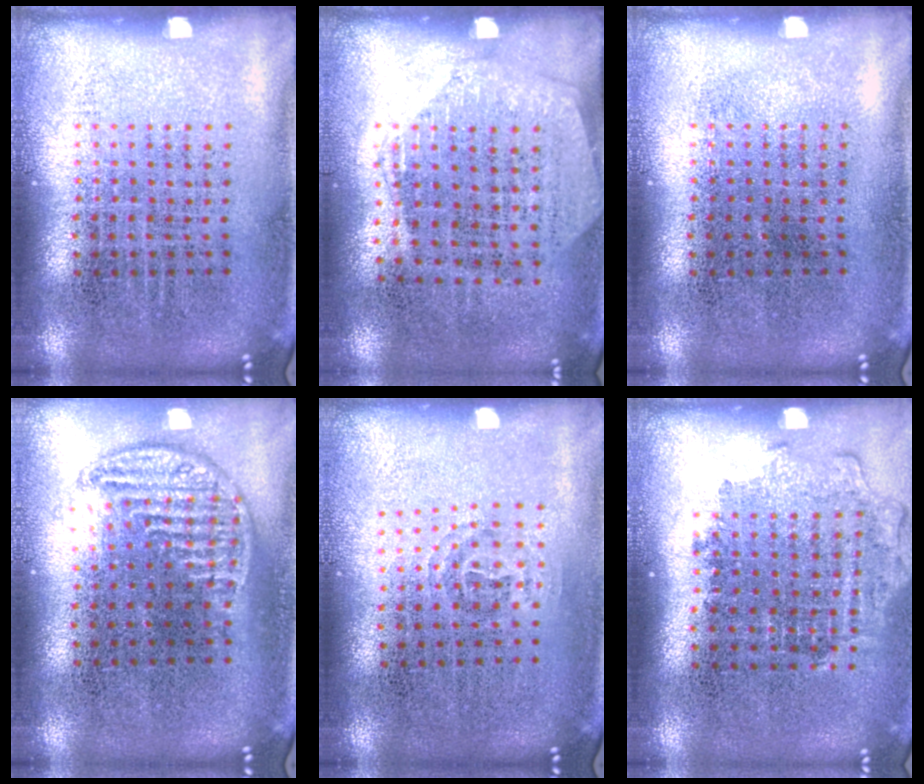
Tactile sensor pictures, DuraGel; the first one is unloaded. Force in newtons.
{"total": 1.4, "press": 1.2, "slide": 0.8}
{"total": 0.0}
{"total": 1.1, "press": 1.0, "slide": 0.4}
{"total": 0.9, "press": 0.6, "slide": 0.7}
{"total": 1.2, "press": 1.1, "slide": 0.5}